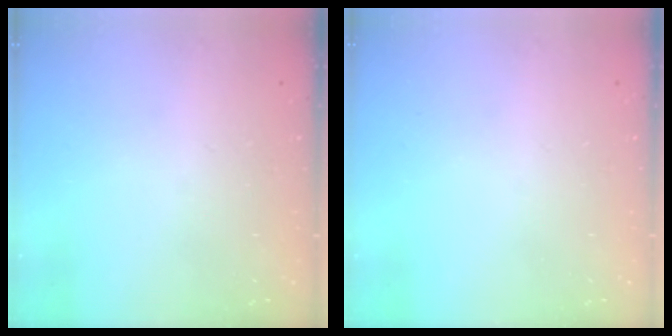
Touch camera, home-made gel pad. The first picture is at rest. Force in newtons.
{"total": 0.0}